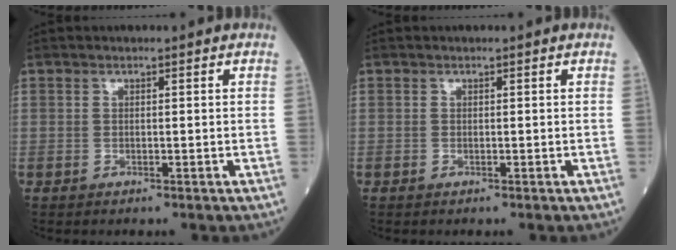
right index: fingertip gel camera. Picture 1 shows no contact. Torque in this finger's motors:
{"motor_torque": [0.00, 0.00, 0.00, 0.00]}